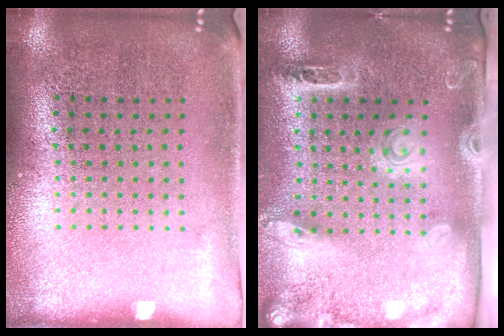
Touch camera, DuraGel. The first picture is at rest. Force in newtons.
{"total": 2.7, "press": 2.0, "slide": 1.8}